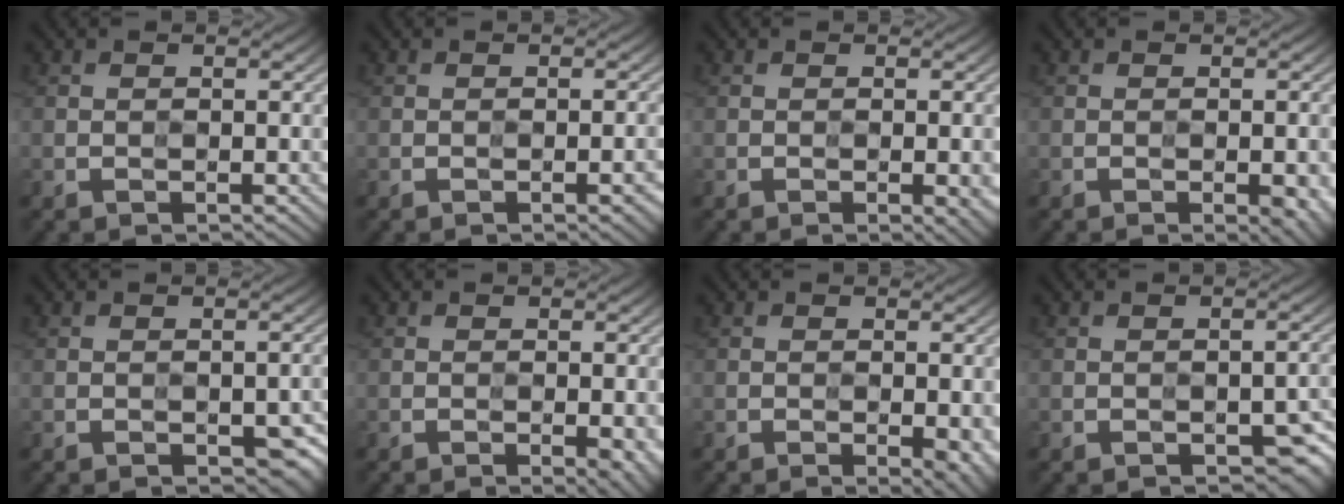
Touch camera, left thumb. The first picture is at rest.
{"total": 2.5, "force": [-1.2, 1.0, 2.0], "torque": [-0.012, -0.007, -0.008]}
{"total": 4.3, "force": [-1.5, 1.8, 3.6], "torque": [-0.035, -0.012, -0.009]}
{"total": 4.9, "force": [-2.2, 2.1, 3.9], "torque": [-0.033, -0.016, -0.017]}
{"total": 5.4, "force": [-2.3, 3.3, 3.6], "torque": [-0.036, -0.026, -0.014]}
{"total": 4.8, "force": [-2.0, 1.9, 3.9], "torque": [-0.037, -0.014, -0.013]}
{"total": 5.2, "force": [-1.9, 2.2, 4.4], "torque": [-0.044, -0.014, -0.008]}
{"total": 5.1, "force": [-2.6, 2.8, 3.5], "torque": [-0.039, -0.018, -0.029]}